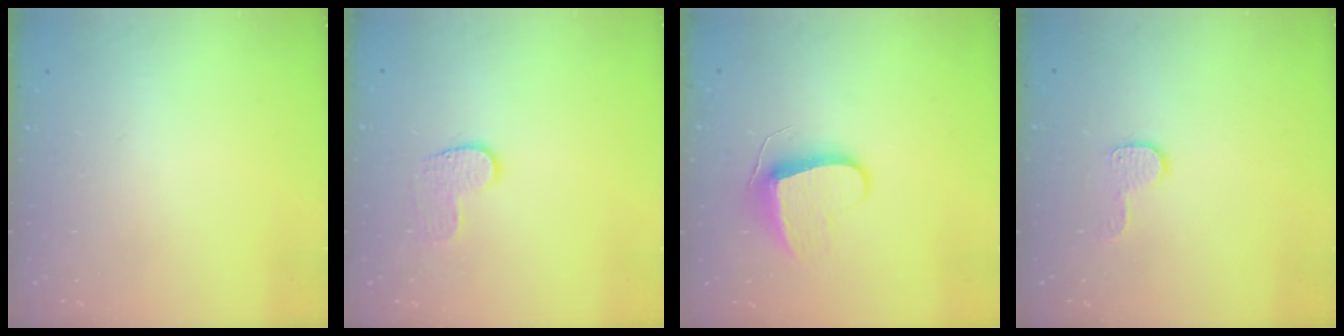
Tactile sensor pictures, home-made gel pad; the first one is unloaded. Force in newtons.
{"total": 5.1, "press": 5.1, "slide": 0.5}
{"total": 8.9, "press": 8.9, "slide": 0.1}
{"total": 5.9, "press": 5.9, "slide": 0.5}